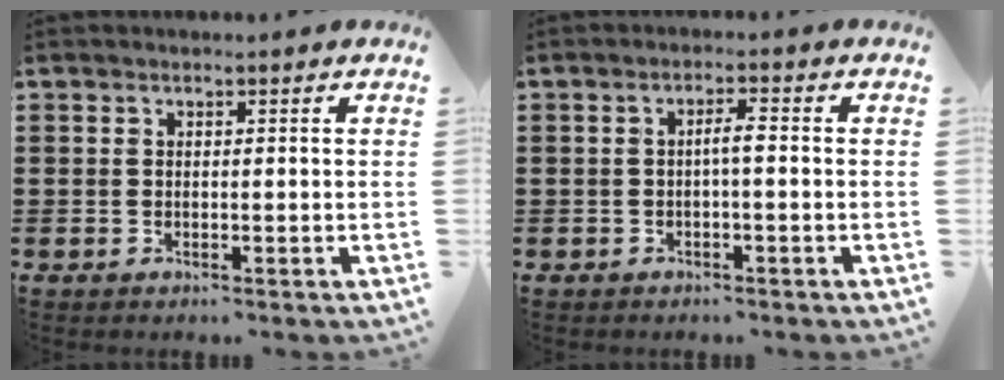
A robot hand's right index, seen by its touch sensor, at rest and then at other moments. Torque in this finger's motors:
{"motor_torque": [0.66, -0.49, 0.27, 0.07]}